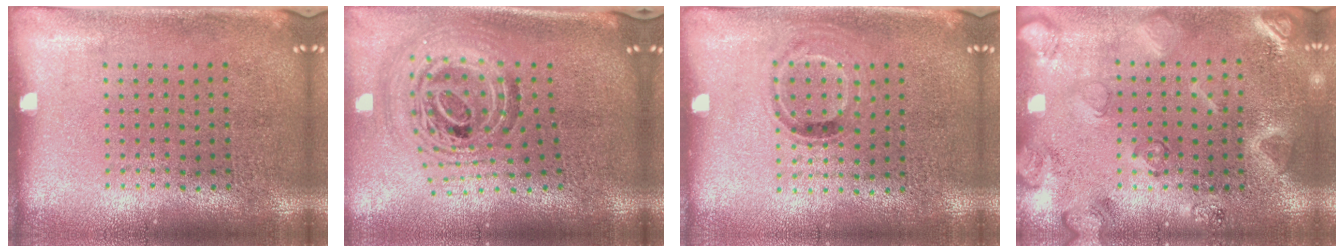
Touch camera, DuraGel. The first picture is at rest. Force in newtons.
{"total": 1.9, "press": 1.5, "slide": 1.1}
{"total": 0.9, "press": 0.7, "slide": 0.5}
{"total": 2.3, "press": 2.3, "slide": 0.1}